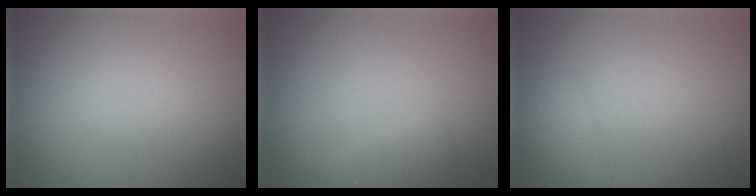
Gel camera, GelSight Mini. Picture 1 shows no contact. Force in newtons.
{"total": 1.4, "press": 1.4, "slide": 0.1}
{"total": 1.7, "press": 1.7, "slide": 0.1}